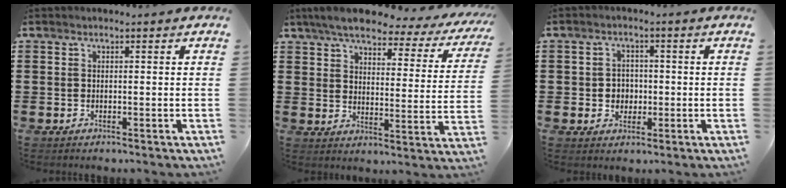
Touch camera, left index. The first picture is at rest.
{"total": 6.6, "force": [5.7, 1.3, 3.2], "torque": [-0.080, -0.029, 0.094]}
{"total": 3.1, "force": [-0.3, 2.8, 1.3], "torque": [-0.035, 0.006, -0.011]}